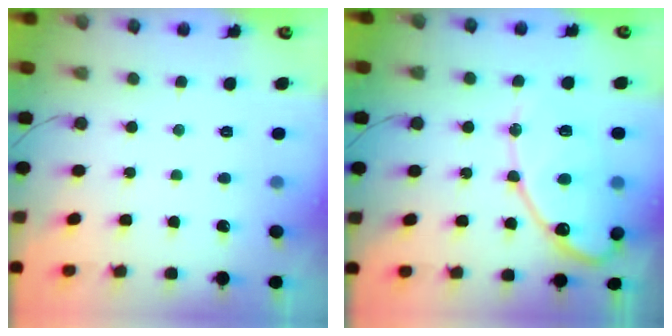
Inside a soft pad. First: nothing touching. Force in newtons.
{"total": 15.3, "press": 15.2, "slide": 1.2}